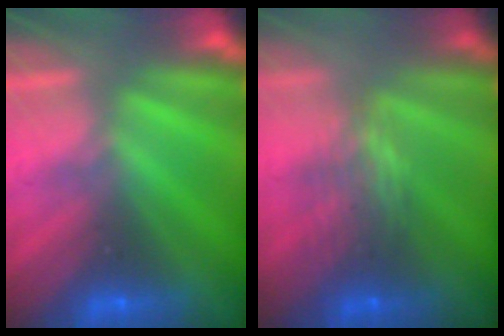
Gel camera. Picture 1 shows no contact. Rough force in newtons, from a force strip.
{"total": 5.7}